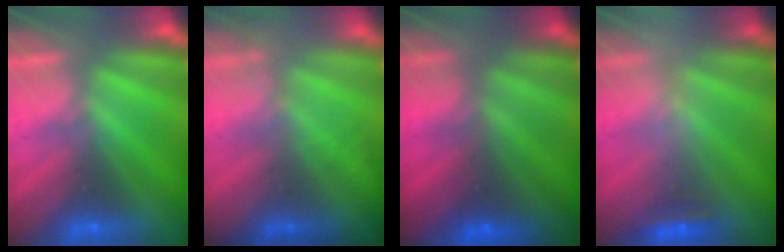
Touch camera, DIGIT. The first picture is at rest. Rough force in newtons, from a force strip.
{"total": 1.7}
{"total": 7.3}
{"total": 2.4}